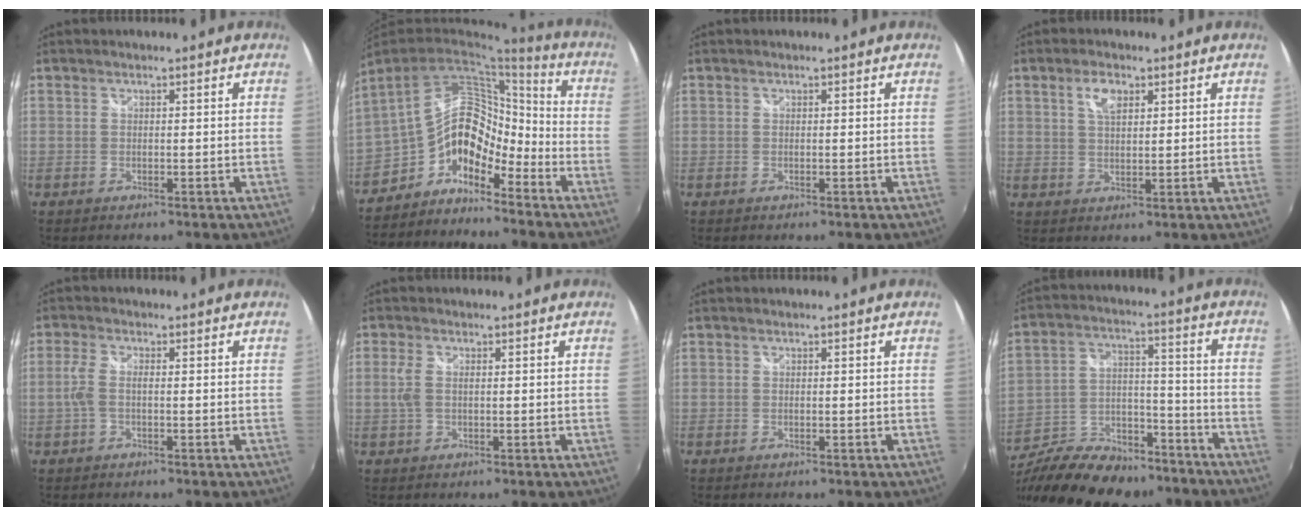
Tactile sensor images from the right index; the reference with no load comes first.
{"total": 12.9, "force": [-8.1, 7.4, 6.8], "torque": [-0.130, 0.022, -0.162]}
{"total": 0.0}
{"total": 4.2, "force": [2.0, 2.0, 3.1], "torque": [-0.055, 0.007, 0.037]}
{"total": 3.3, "force": [-0.4, 1.2, 3.0], "torque": [-0.066, 0.002, -0.007]}
{"total": 2.9, "force": [0.3, 1.4, 2.5], "torque": [-0.056, 0.000, 0.003]}
{"total": 0.0}
{"total": 26.1, "force": [-20.5, 10.3, 12.4], "torque": [-0.250, 0.004, -0.312]}